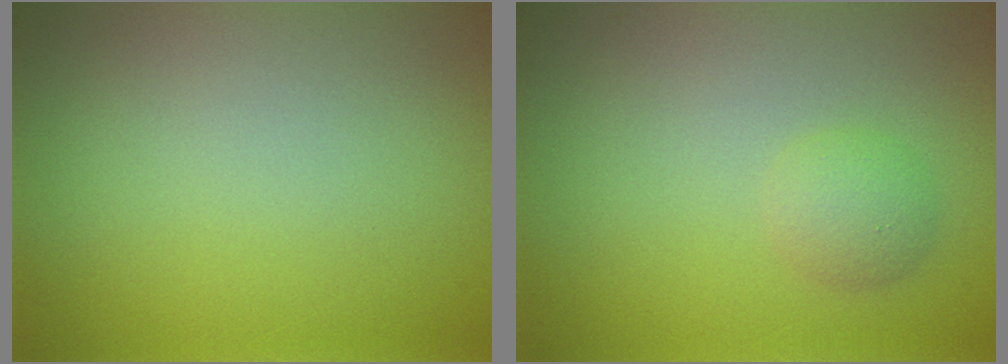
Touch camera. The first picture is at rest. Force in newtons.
{"total": 1.7, "press": 1.7, "slide": 0.2}